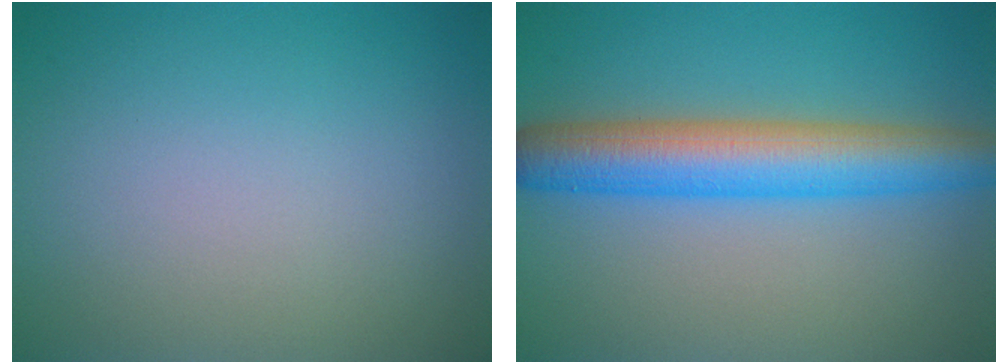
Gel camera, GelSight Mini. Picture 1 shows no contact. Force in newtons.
{"total": 7.1, "press": 7.1, "slide": 0.1}